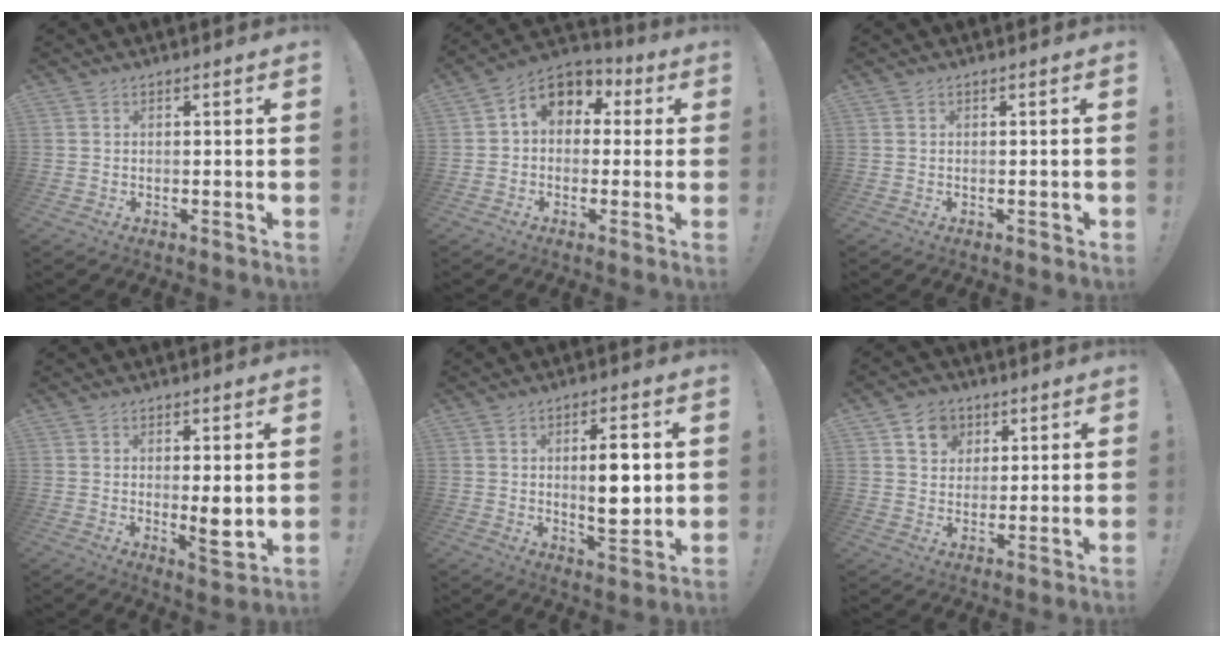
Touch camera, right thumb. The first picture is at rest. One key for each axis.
{"total": 7.4, "fx": 1.3, "fy": 5.9, "fz": 4.3, "tx": -0.066, "ty": 0.004, "tz": 0.030}
{"total": 0.5, "fx": -0.2, "fy": 0.4, "fz": 0.3, "tx": -0.006, "ty": 0.003, "tz": -0.003}
{"total": 6.1, "fx": 0.8, "fy": 1.6, "fz": 5.8, "tx": -0.061, "ty": -0.024, "tz": 0.014}
{"total": 9.6, "fx": 1.2, "fy": 3.2, "fz": 9.0, "tx": -0.128, "ty": -0.010, "tz": 0.012}
{"total": 8.0, "fx": 3.9, "fy": 6.6, "fz": 2.2, "tx": -0.029, "ty": -0.019, "tz": 0.076}